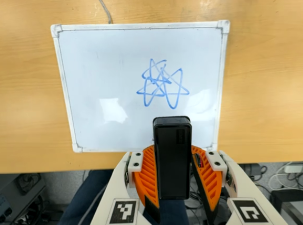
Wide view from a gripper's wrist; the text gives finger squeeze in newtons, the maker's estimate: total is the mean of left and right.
{"total": 4.9, "left": 4.8, "right": 5.0}